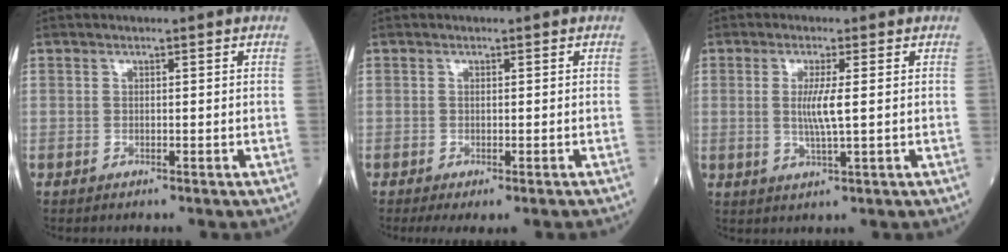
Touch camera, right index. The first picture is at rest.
{"total": 4.7, "force": [-3.5, 0.3, 3.1], "torque": [-0.040, -0.008, -0.048]}
{"total": 4.4, "force": [0.4, -0.2, 4.4], "torque": [-0.089, -0.009, 0.008]}